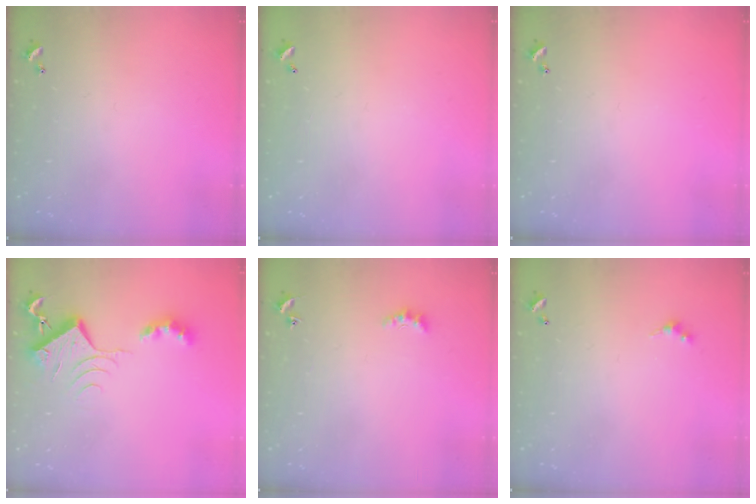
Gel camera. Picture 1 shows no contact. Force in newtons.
{"total": 2.9, "press": 2.9, "slide": 0.1}
{"total": 0.0}
{"total": 7.7, "press": 7.6, "slide": 1.0}
{"total": 2.4, "press": 2.3, "slide": 0.5}
{"total": 2.4, "press": 2.3, "slide": 0.5}